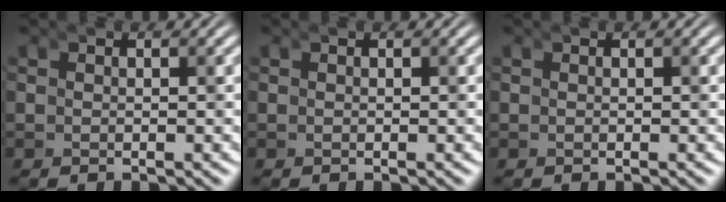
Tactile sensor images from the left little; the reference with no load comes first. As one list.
[{"total": 0.0}, {"total": 0.0}]